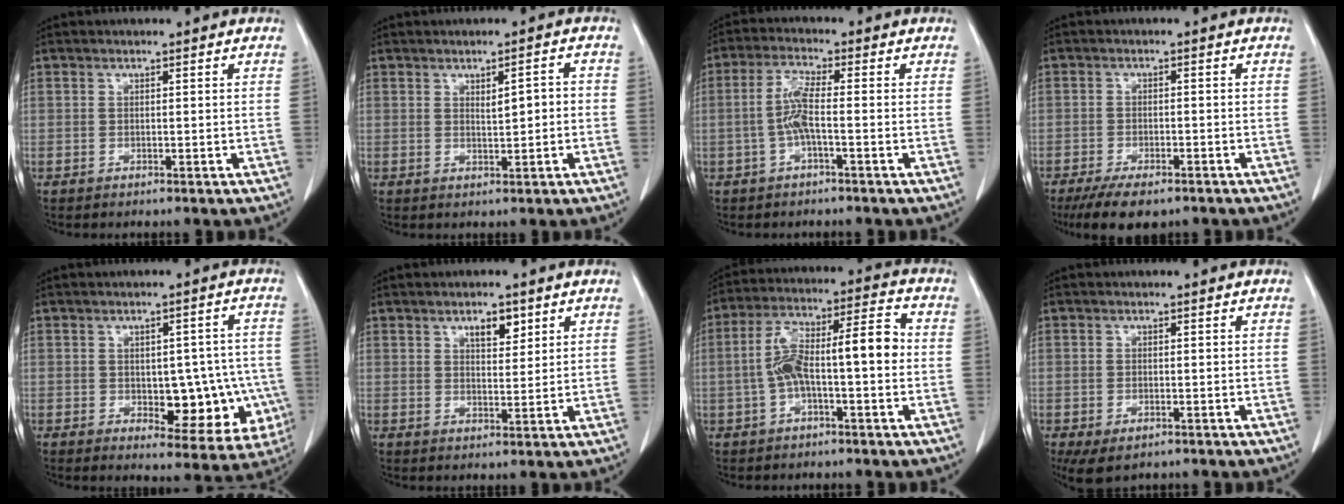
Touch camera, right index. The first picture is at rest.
{"total": 3.1, "force": [0.2, 1.0, 2.9], "torque": [-0.048, 0.006, 0.007]}
{"total": 4.7, "force": [-0.9, 0.5, 4.6], "torque": [-0.100, 0.006, -0.020]}
{"total": 7.4, "force": [-5.4, 2.8, 4.2], "torque": [-0.065, -0.008, -0.084]}
{"total": 11.4, "force": [-2.3, 5.7, 9.6], "torque": [-0.098, 0.015, -0.015]}
{"total": 3.8, "force": [2.2, 1.7, 2.6], "torque": [-0.040, -0.003, 0.036]}
{"total": 11.5, "force": [-1.0, 2.7, 11.1], "torque": [-0.200, 0.045, -0.017]}
{"total": 4.8, "force": [-2.9, 2.7, 2.8], "torque": [-0.049, -0.009, -0.042]}